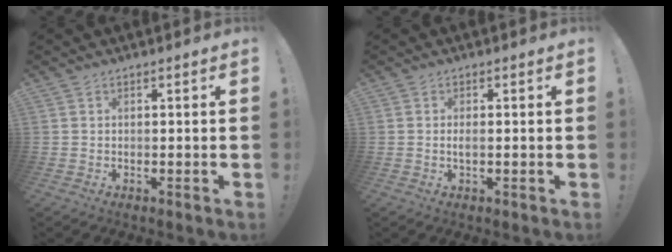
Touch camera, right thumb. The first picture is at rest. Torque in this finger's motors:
{"motor_torque": [-0.23, -0.07, -0.28, 0.27, -0.01]}